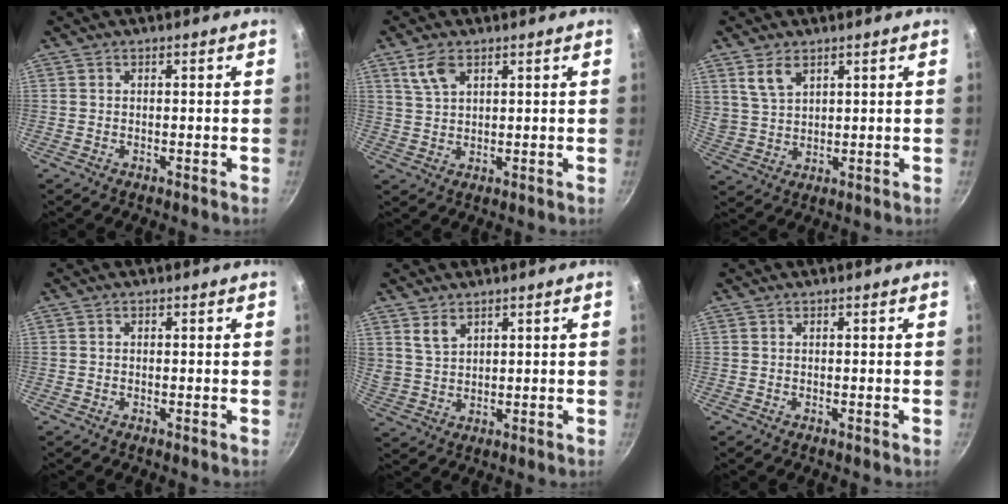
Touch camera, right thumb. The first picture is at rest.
{"total": 5.0, "force": [2.7, 2.7, 3.3], "torque": [-0.057, -0.006, 0.058]}
{"total": 6.0, "force": [3.5, 3.5, 3.6], "torque": [-0.059, -0.014, 0.077]}
{"total": 0.5, "force": [0.0, 0.5, 0.2], "torque": [-0.002, 0.003, 0.000]}
{"total": 4.7, "force": [2.8, 2.8, 2.5], "torque": [-0.043, -0.014, 0.061]}
{"total": 0.0}